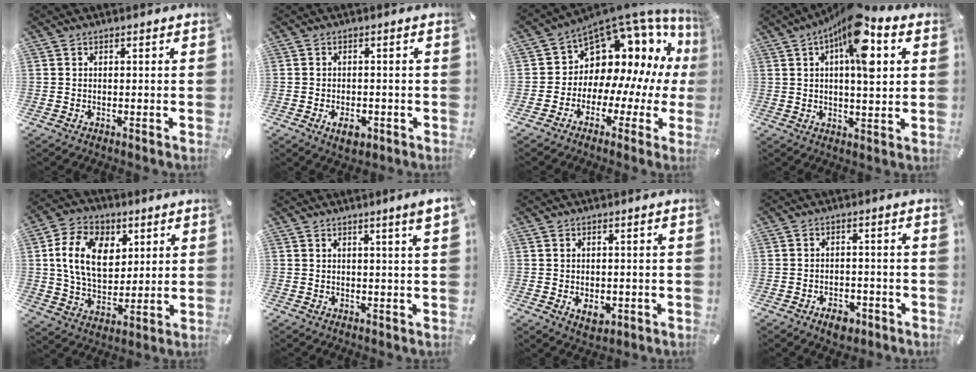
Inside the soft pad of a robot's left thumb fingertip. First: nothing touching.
{"total": 3.6, "force": [-1.5, 2.1, 2.6], "torque": [-0.056, 0.002, -0.028]}
{"total": 11.4, "force": [6.5, 8.5, 4.2], "torque": [-0.067, -0.086, 0.120]}
{"total": 14.2, "force": [5.7, 5.3, 11.9], "torque": [-0.179, -0.021, 0.093]}
{"total": 13.9, "force": [4.0, 10.3, 8.5], "torque": [-0.163, 0.005, 0.074]}
{"total": 3.9, "force": [1.8, 0.0, 3.4], "torque": [-0.057, -0.004, 0.028]}
{"total": 3.5, "force": [-0.8, 2.5, 2.3], "torque": [-0.029, -0.004, -0.016]}
{"total": 4.1, "force": [-2.4, 2.5, 2.1], "torque": [-0.038, 0.009, -0.044]}